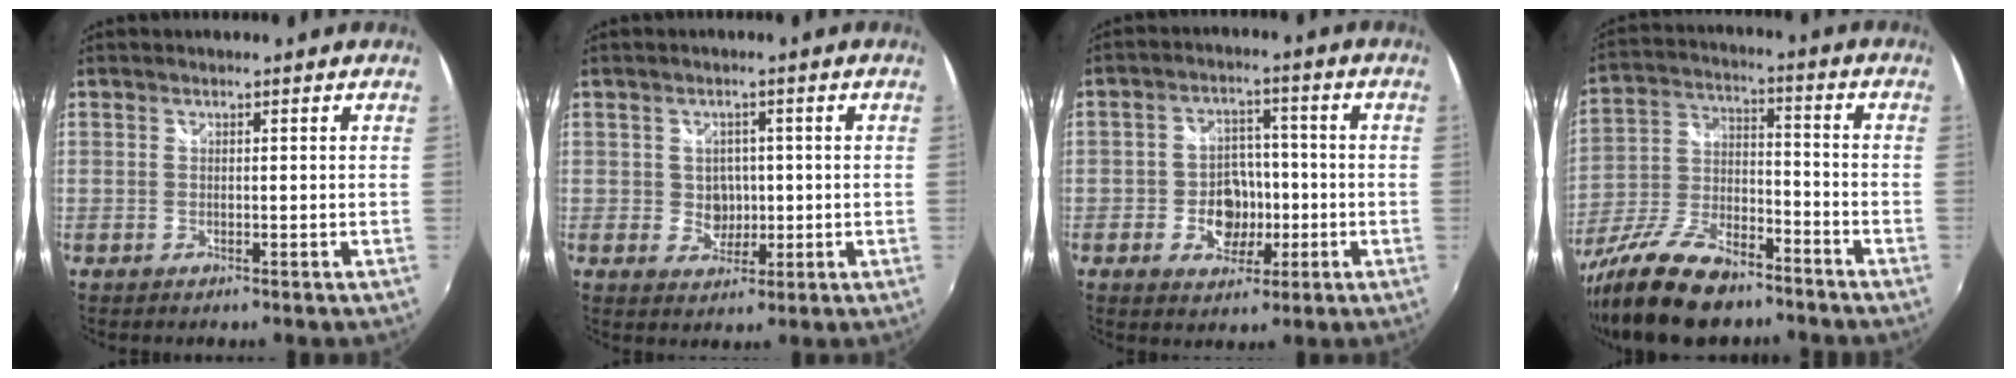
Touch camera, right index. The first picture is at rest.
{"total": 3.9, "force": [0.0, 3.6, 1.4], "torque": [-0.024, 0.005, 0.003]}
{"total": 7.7, "force": [-2.3, 6.1, 4.1], "torque": [-0.086, 0.012, -0.031]}
{"total": 18.5, "force": [-13.3, 7.3, 10.5], "torque": [-0.221, -0.021, -0.235]}